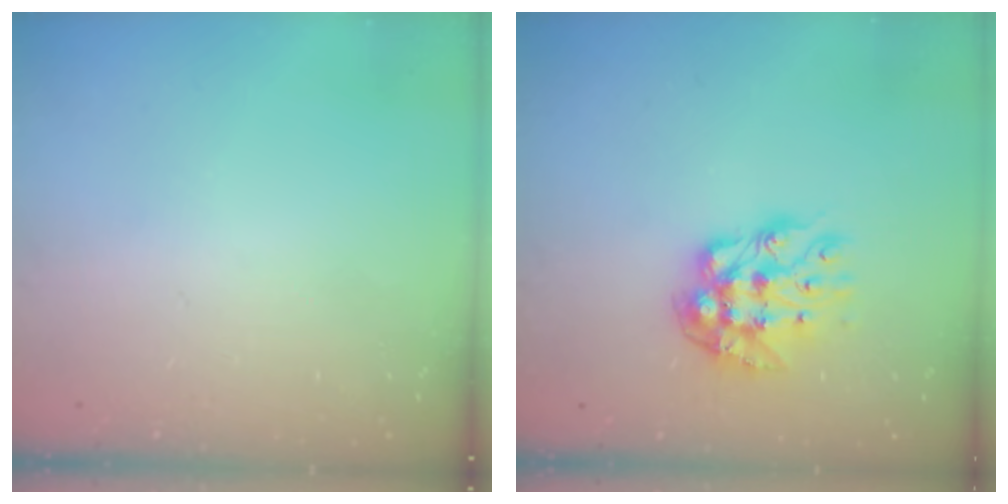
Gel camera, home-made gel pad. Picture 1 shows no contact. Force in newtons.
{"total": 10.9, "press": 10.8, "slide": 0.9}